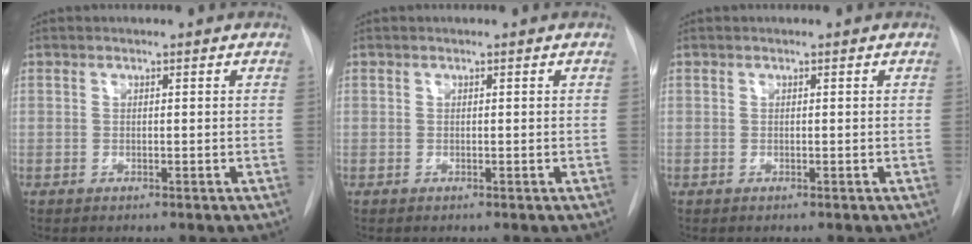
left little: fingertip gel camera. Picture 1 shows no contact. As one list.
[{"total": 0.0}, {"total": 0.0}]